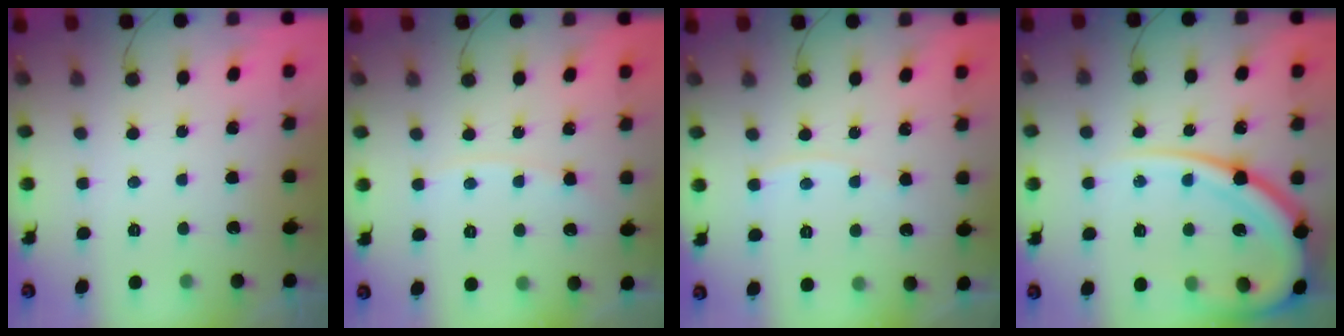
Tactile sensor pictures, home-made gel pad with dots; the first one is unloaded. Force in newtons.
{"total": 4.9, "press": 4.9, "slide": 0.5}
{"total": 2.8, "press": 2.8, "slide": 0.4}
{"total": 19.9, "press": 19.8, "slide": 1.9}